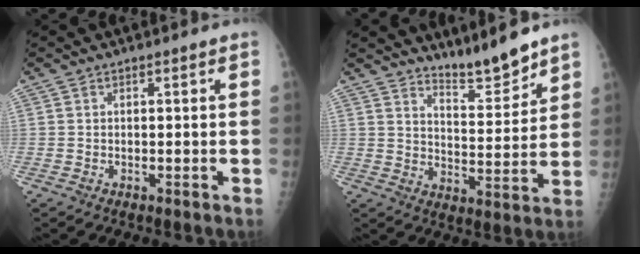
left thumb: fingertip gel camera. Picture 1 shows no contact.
{"total": 8.0, "force": [7.4, 0.9, 2.8], "torque": [-0.032, -0.064, 0.130]}